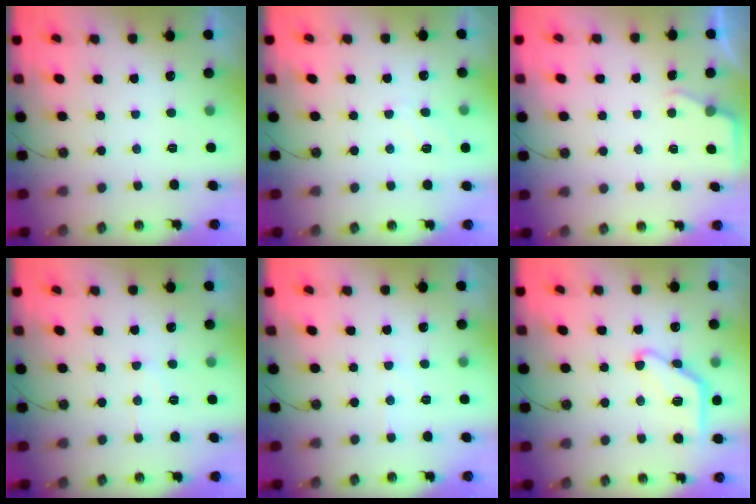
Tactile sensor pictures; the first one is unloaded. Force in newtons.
{"total": 4.5, "press": 4.5, "slide": 0.5}
{"total": 2.4, "press": 2.4, "slide": 0.3}
{"total": 7.7, "press": 7.6, "slide": 0.8}
{"total": 4.7, "press": 4.7, "slide": 0.5}
{"total": 12.1, "press": 12.0, "slide": 0.6}